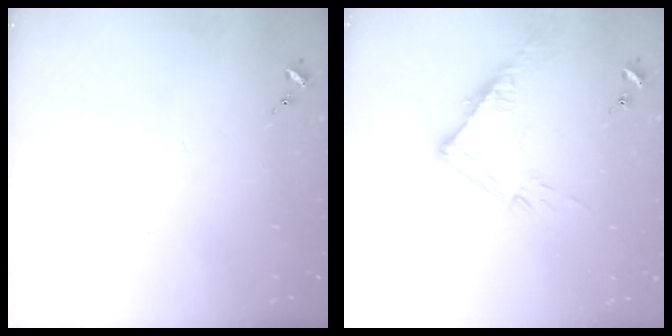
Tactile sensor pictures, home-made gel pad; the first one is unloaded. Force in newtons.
{"total": 12.1, "press": 12.1, "slide": 1.2}